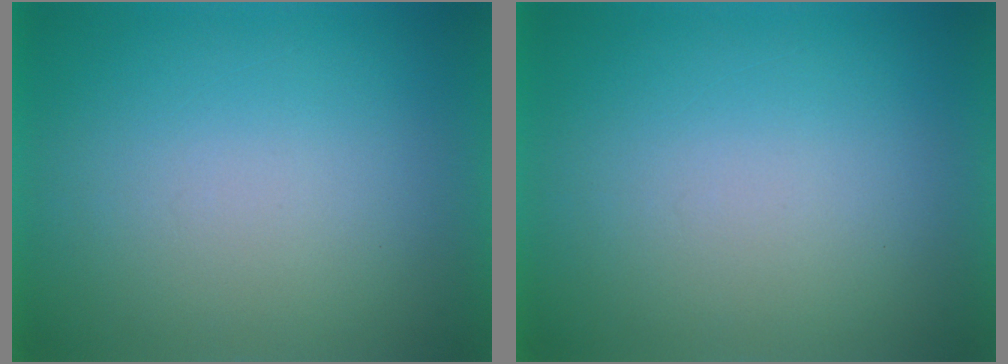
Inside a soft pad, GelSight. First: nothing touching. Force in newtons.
{"total": 0.0}